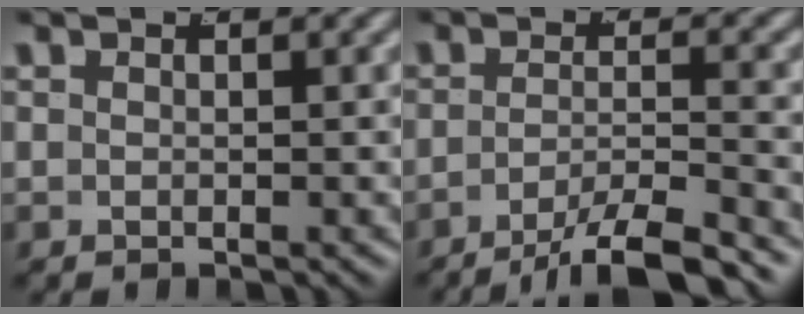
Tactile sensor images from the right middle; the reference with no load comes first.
{"total": 6.3, "force": [-5.3, 0.8, 3.3], "torque": [-0.043, -0.016, -0.075]}